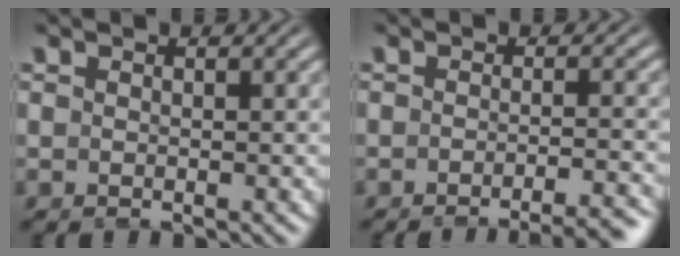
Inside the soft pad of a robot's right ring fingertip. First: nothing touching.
{"total": 7.0, "force": [-6.5, 1.1, 2.2], "torque": [-0.012, -0.004, -0.099]}